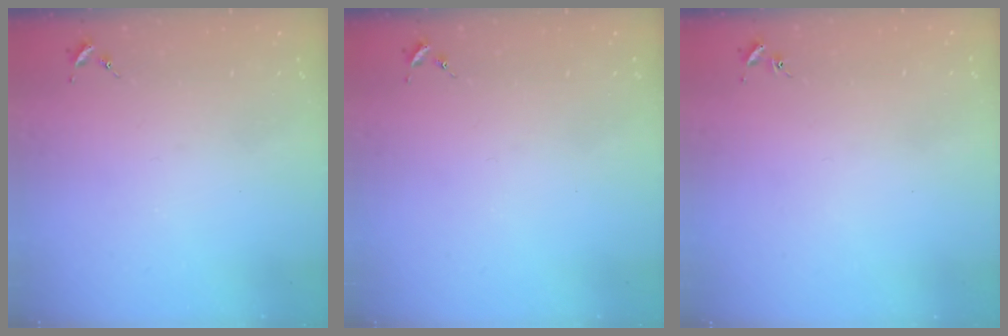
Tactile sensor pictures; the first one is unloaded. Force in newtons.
{"total": 0.0}
{"total": 0.9, "press": 0.8, "slide": 0.2}